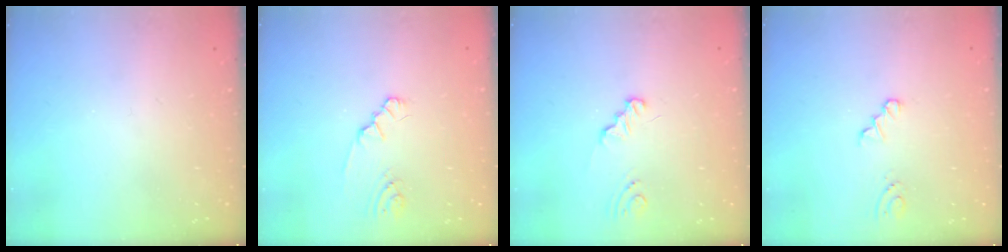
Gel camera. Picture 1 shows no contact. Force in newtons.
{"total": 1.8, "press": 1.8, "slide": 0.2}
{"total": 1.3, "press": 1.3, "slide": 0.1}
{"total": 0.0}